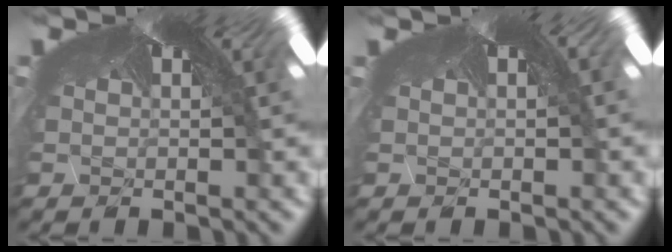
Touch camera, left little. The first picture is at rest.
{"total": 0.0}